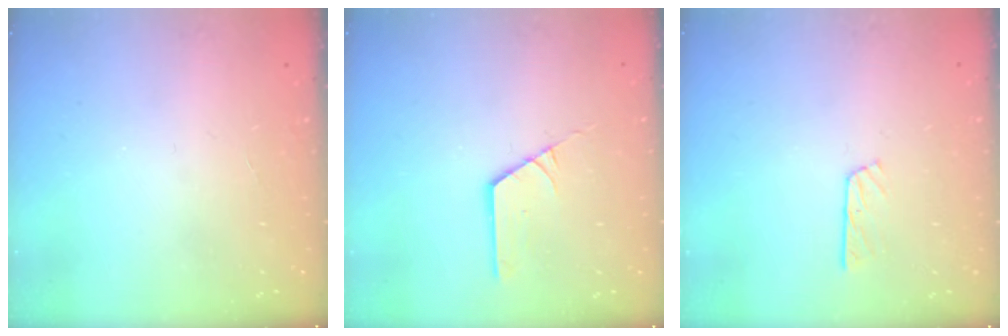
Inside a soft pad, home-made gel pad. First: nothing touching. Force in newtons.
{"total": 2.4, "press": 2.3, "slide": 0.3}
{"total": 4.1, "press": 4.1, "slide": 0.4}